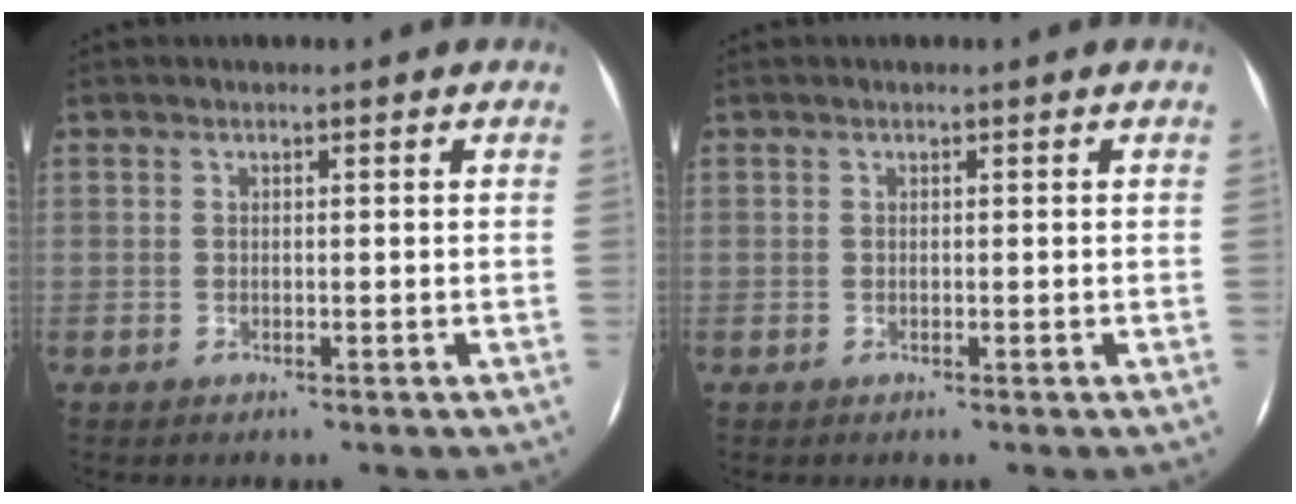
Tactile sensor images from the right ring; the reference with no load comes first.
{"total": 0.0}